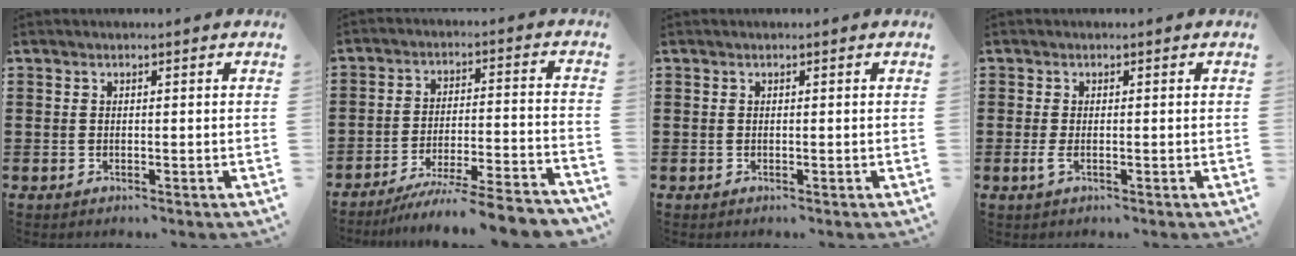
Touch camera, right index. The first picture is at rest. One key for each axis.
{"total": 7.6, "fx": -6.9, "fy": -0.3, "fz": 3.2, "tx": -0.048, "ty": -0.001, "tz": -0.133}
{"total": 0.0}
{"total": 1.3, "fx": -0.3, "fy": 0.3, "fz": 1.3, "tx": -0.030, "ty": -0.006, "tz": -0.007}